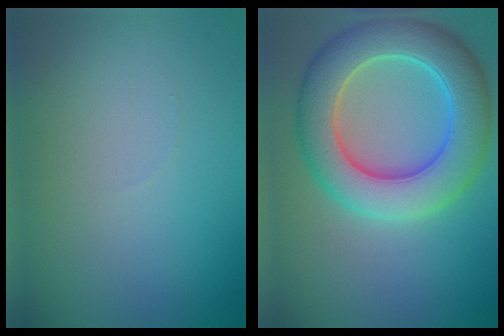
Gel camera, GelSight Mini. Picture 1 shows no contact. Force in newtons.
{"total": 8.8, "press": 8.8, "slide": 0.3}